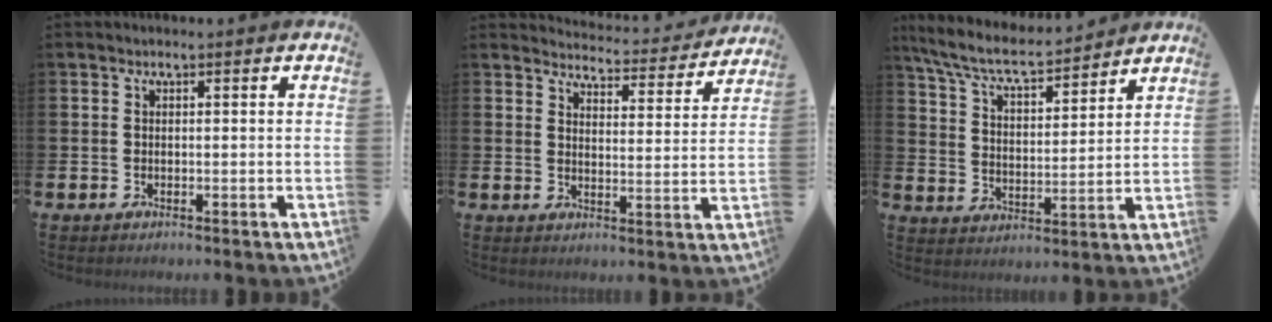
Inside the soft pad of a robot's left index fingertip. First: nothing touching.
{"total": 3.8, "force": [3.8, 0.3, 0.2], "torque": [-0.011, -0.038, 0.060]}
{"total": 7.6, "force": [7.0, 1.3, 2.6], "torque": [-0.084, -0.044, 0.122]}